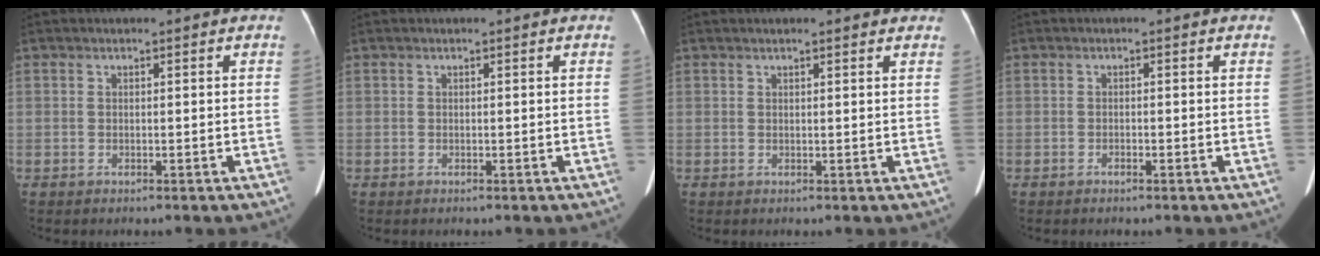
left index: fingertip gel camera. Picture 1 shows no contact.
{"total": 0.0}
{"total": 3.7, "force": [3.1, 0.6, 1.8], "torque": [-0.020, 0.021, 0.035]}
{"total": 0.5, "force": [-0.4, 0.1, 0.4], "torque": [-0.008, 0.000, -0.006]}